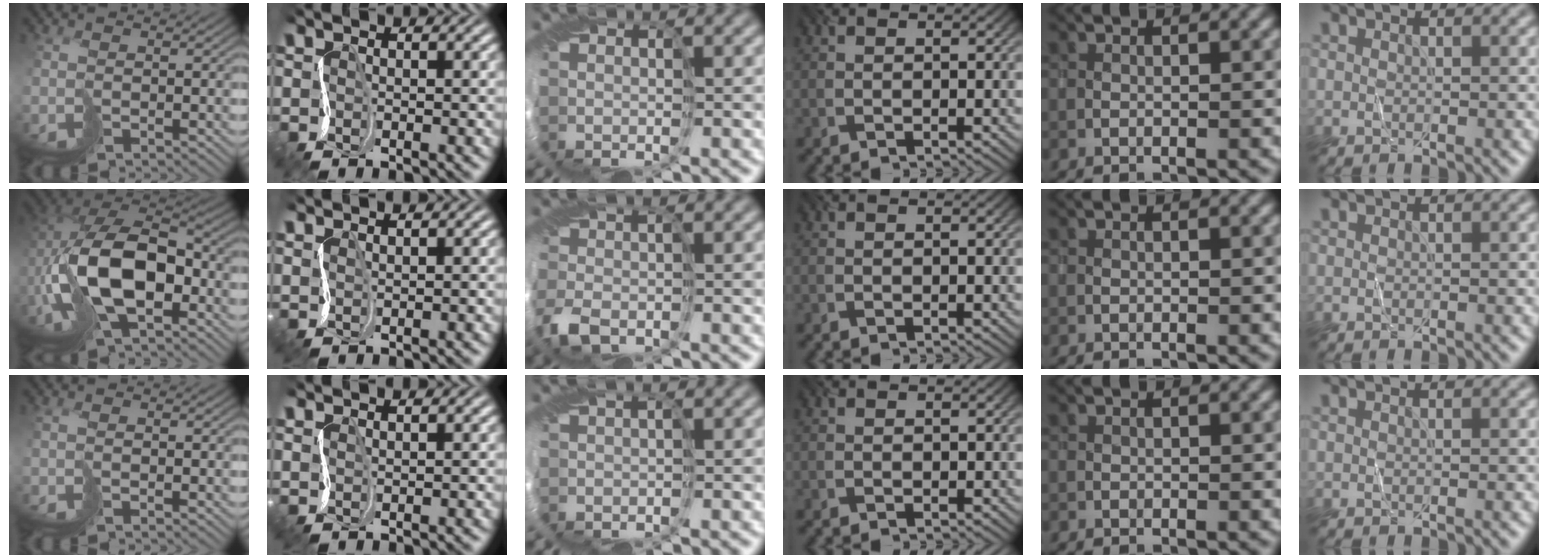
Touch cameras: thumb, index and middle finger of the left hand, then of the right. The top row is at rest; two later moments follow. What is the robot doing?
{"motion": "cut", "object": "receipt paper"}